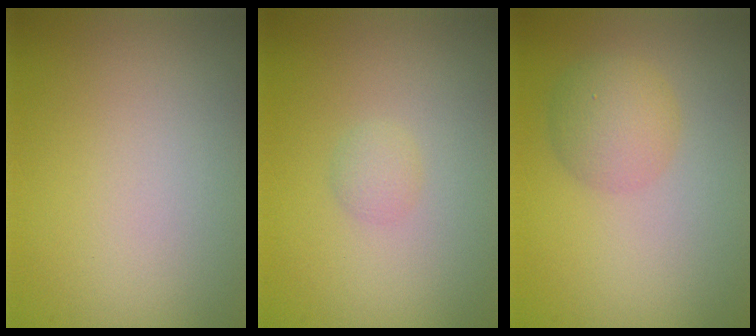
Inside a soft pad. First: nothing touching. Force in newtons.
{"total": 1.0, "press": 1.0, "slide": 0.0}
{"total": 3.0, "press": 3.0, "slide": 0.1}